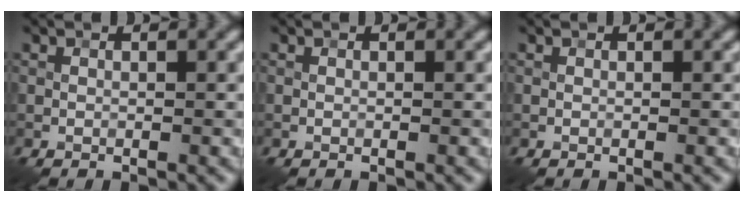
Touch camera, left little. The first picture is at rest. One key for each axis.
{"total": 0.0}
{"total": 0.0}